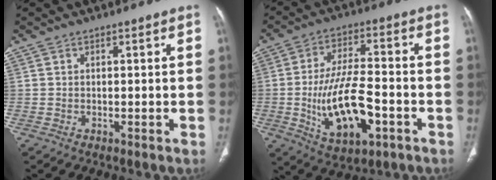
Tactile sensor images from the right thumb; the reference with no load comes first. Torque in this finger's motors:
{"motor_torque": [-0.36, 0.71, 1.65, -0.62, 0.15]}